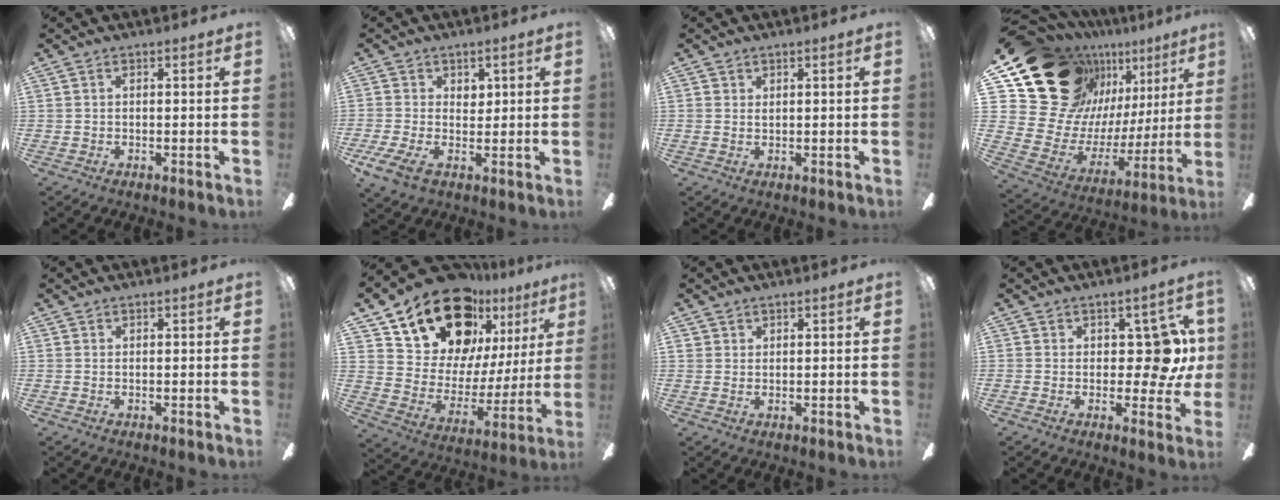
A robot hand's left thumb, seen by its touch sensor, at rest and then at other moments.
{"total": 6.5, "force": [0.4, 4.8, 4.3], "torque": [-0.070, -0.003, 0.005]}
{"total": 0.8, "force": [0.5, 0.1, 0.6], "torque": [-0.012, -0.001, 0.009]}
{"total": 23.2, "force": [14.6, 15.2, 9.9], "torque": [-0.178, -0.097, 0.299]}
{"total": 0.0}
{"total": 20.6, "force": [15.5, 10.8, 8.1], "torque": [-0.150, -0.103, 0.288]}
{"total": 1.2, "force": [1.0, 0.6, 0.3], "torque": [-0.006, 0.000, 0.019]}
{"total": 10.1, "force": [0.9, 5.3, 8.5], "torque": [-0.109, 0.002, 0.019]}